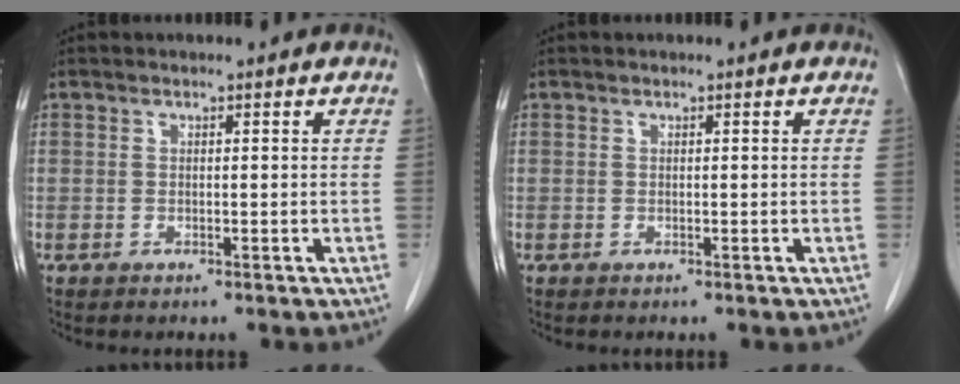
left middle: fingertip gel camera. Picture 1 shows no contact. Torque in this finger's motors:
{"motor_torque": [0.35, -0.29, -0.13, 0.00]}